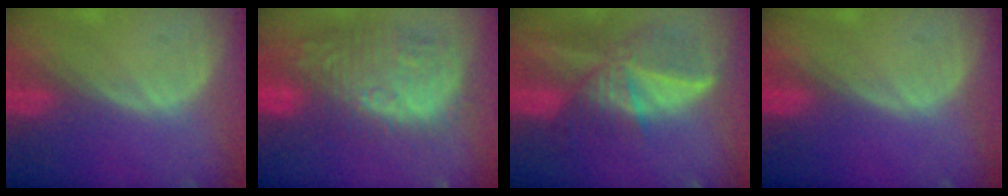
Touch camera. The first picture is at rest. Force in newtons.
{"total": 12.7, "press": 11.6, "slide": 5.1}
{"total": 9.4, "press": 8.2, "slide": 4.6}
{"total": 0.0}